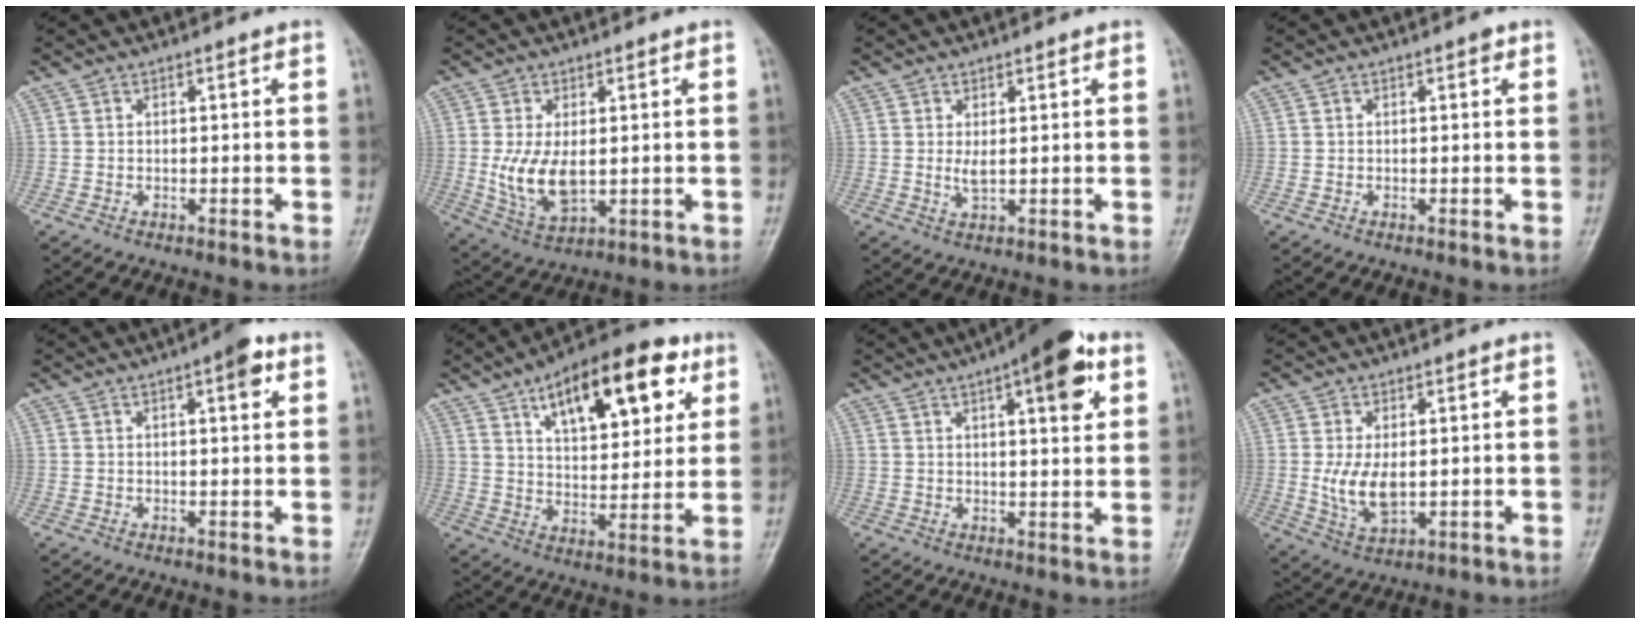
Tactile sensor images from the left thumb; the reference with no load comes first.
{"total": 8.3, "force": [0.1, 4.6, 6.9], "torque": [-0.128, -0.016, 0.014]}
{"total": 2.4, "force": [0.7, 0.9, 2.1], "torque": [-0.037, -0.009, 0.015]}
{"total": 0.8, "force": [0.4, 0.4, 0.6], "torque": [-0.004, 0.000, 0.002]}
{"total": 4.6, "force": [2.1, 1.3, 3.8], "torque": [-0.046, -0.004, 0.025]}
{"total": 19.9, "force": [9.5, 8.9, 15.0], "torque": [-0.182, -0.023, 0.146]}
{"total": 12.2, "force": [5.7, 3.8, 10.0], "torque": [-0.116, -0.011, 0.072]}
{"total": 6.8, "force": [0.3, 3.8, 5.7], "torque": [-0.105, -0.016, 0.014]}